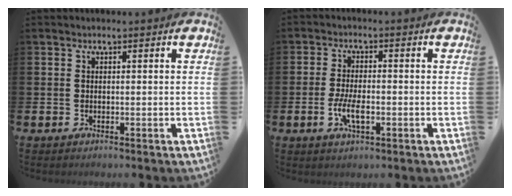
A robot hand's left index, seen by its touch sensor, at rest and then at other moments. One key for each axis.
{"total": 4.3, "fx": -1.2, "fy": 1.7, "fz": 3.8, "tx": -0.070, "ty": 0.002, "tz": -0.022}